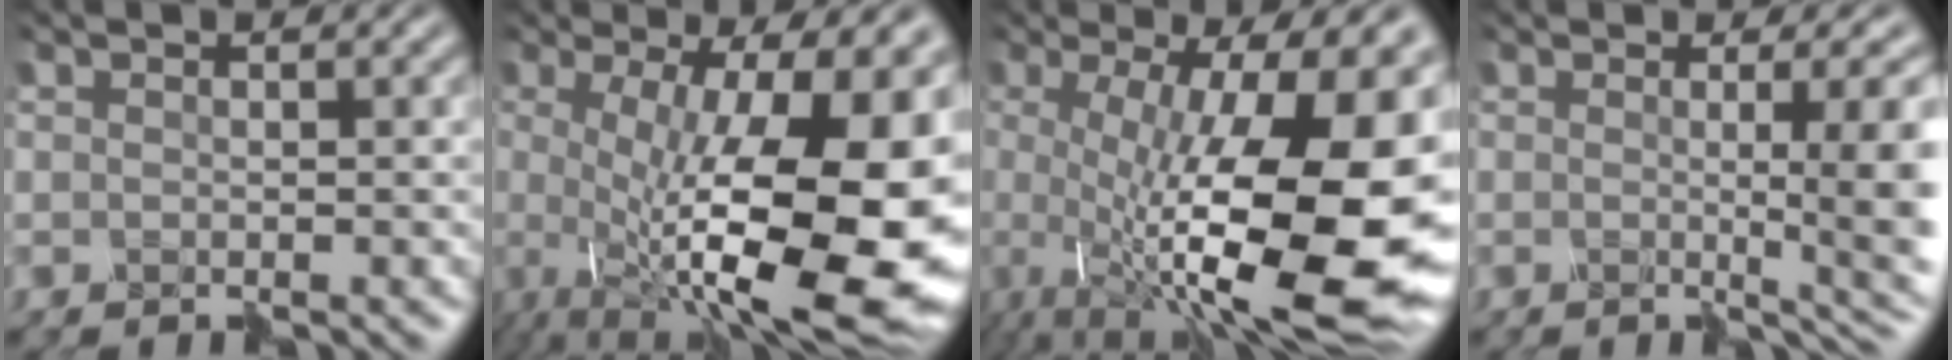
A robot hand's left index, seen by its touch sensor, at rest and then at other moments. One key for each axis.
{"total": 16.7, "fx": -2.1, "fy": 5.4, "fz": 15.7, "tx": -0.209, "ty": -0.017, "tz": -0.013}
{"total": 15.0, "fx": -1.6, "fy": 4.5, "fz": 14.2, "tx": -0.201, "ty": -0.010, "tz": -0.016}
{"total": 6.8, "fx": -0.4, "fy": 1.6, "fz": 6.6, "tx": -0.068, "ty": -0.004, "tz": -0.002}